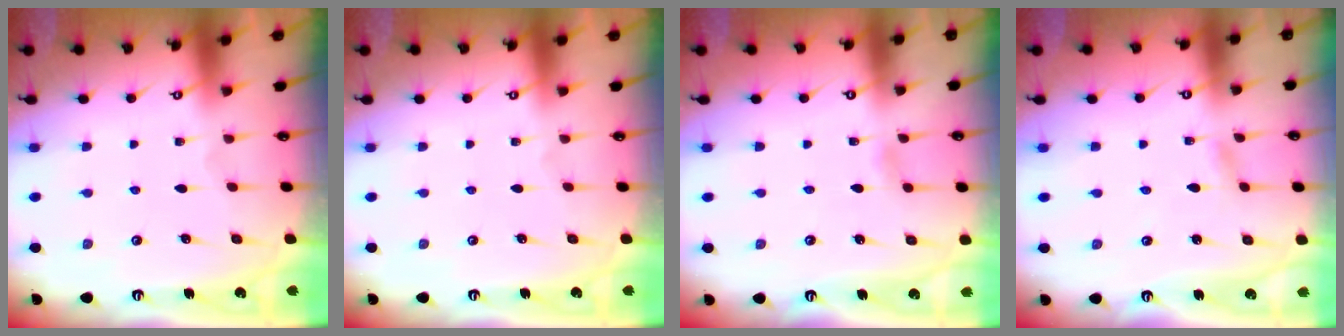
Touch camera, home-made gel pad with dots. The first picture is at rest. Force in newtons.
{"total": 0.0}
{"total": 3.4, "press": 3.4, "slide": 0.3}
{"total": 1.1, "press": 1.1, "slide": 0.1}